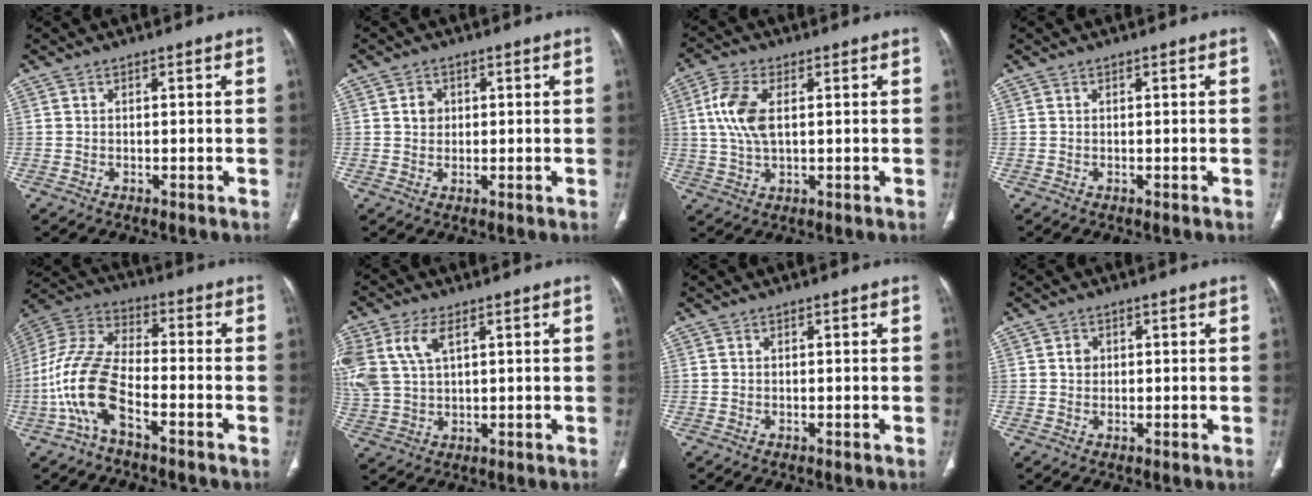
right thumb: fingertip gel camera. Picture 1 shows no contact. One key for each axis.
{"total": 2.7, "fx": 0.6, "fy": 2.4, "fz": 1.2, "tx": -0.007, "ty": 0.000, "tz": 0.010}
{"total": 8.7, "fx": 1.6, "fy": 4.5, "fz": 7.2, "tx": -0.165, "ty": 0.004, "tz": 0.033}
{"total": 0.0}
{"total": 14.2, "fx": -5.7, "fy": 6.5, "fz": 11.3, "tx": -0.248, "ty": 0.043, "tz": -0.115}
{"total": 11.3, "fx": 4.3, "fy": 6.3, "fz": 8.3, "tx": -0.206, "ty": 0.002, "tz": 0.093}
{"total": 0.0}
{"total": 1.8, "fx": 0.4, "fy": 1.6, "fz": 0.8, "tx": -0.006, "ty": 0.002, "tz": 0.005}